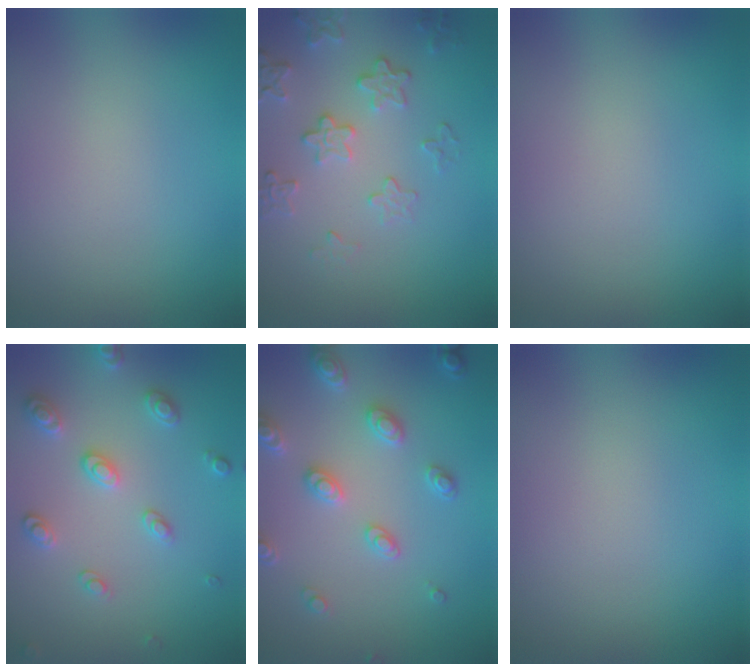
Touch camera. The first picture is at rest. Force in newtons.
{"total": 3.1, "press": 2.9, "slide": 1.2}
{"total": 0.0}
{"total": 3.0, "press": 2.9, "slide": 0.6}
{"total": 3.6, "press": 3.2, "slide": 1.6}
{"total": 0.0}